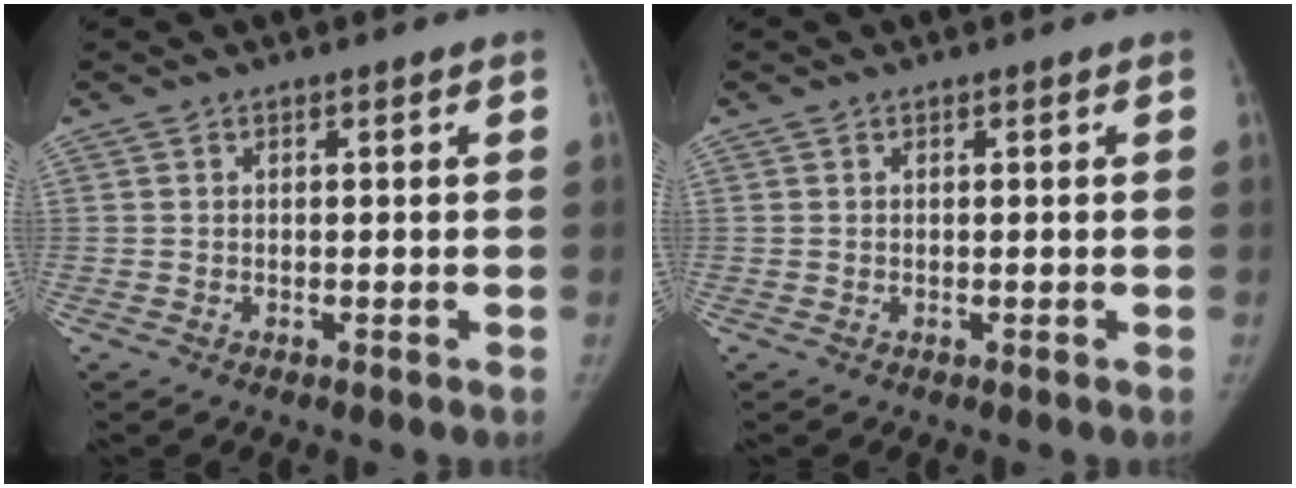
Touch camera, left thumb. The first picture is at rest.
{"total": 0.0}